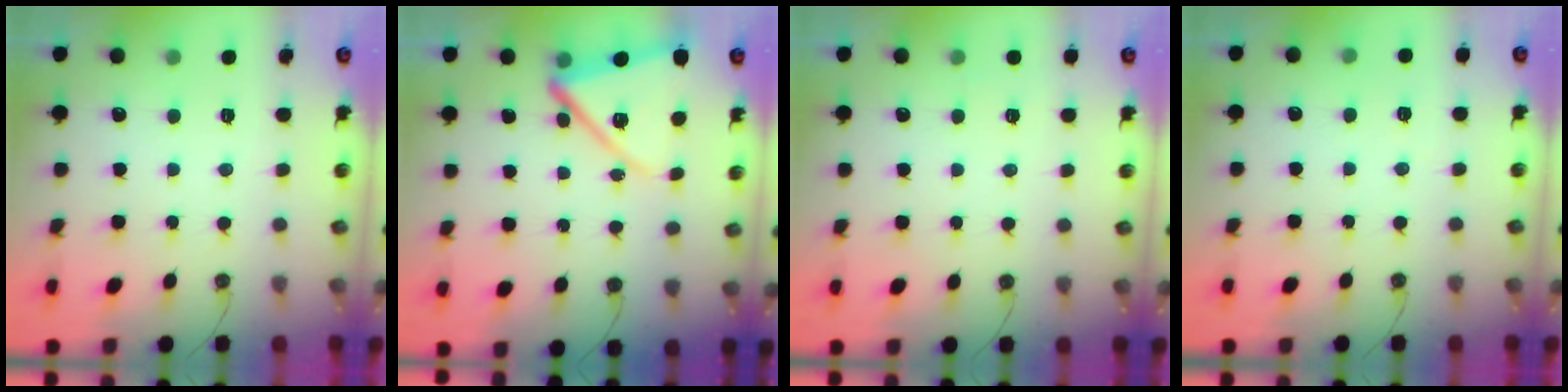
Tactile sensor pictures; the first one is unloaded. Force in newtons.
{"total": 13.2, "press": 13.2, "slide": 1.0}
{"total": 2.2, "press": 2.1, "slide": 0.2}
{"total": 1.7, "press": 1.7, "slide": 0.4}